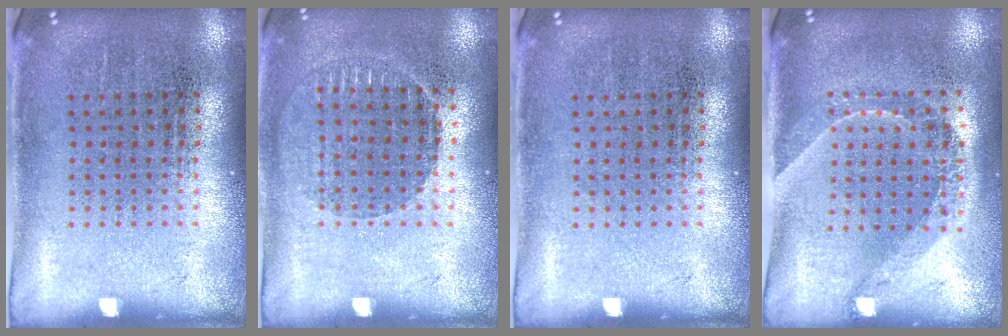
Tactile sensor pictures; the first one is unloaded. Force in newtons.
{"total": 1.0, "press": 1.0, "slide": 0.1}
{"total": 0.0}
{"total": 1.6, "press": 1.3, "slide": 1.0}